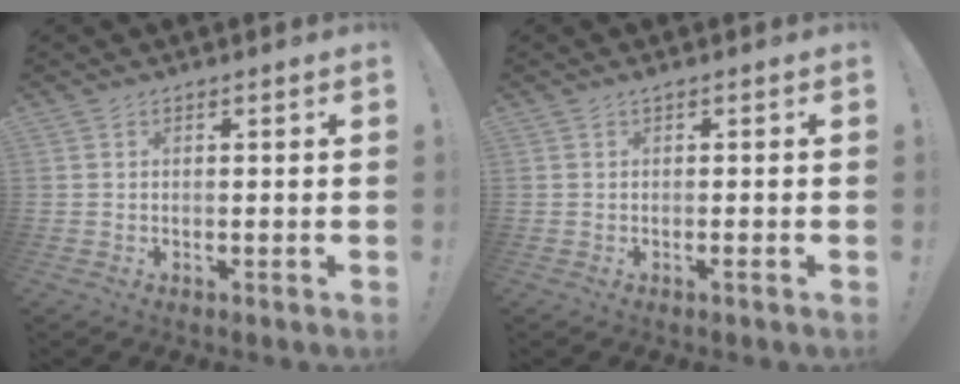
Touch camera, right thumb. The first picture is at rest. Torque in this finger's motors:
{"motor_torque": [-0.16, -0.02, 0.13, 0.04, -0.02]}